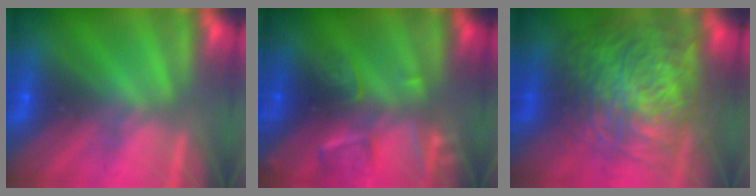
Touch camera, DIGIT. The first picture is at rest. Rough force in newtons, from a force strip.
{"total": 2.5}
{"total": 8.2}